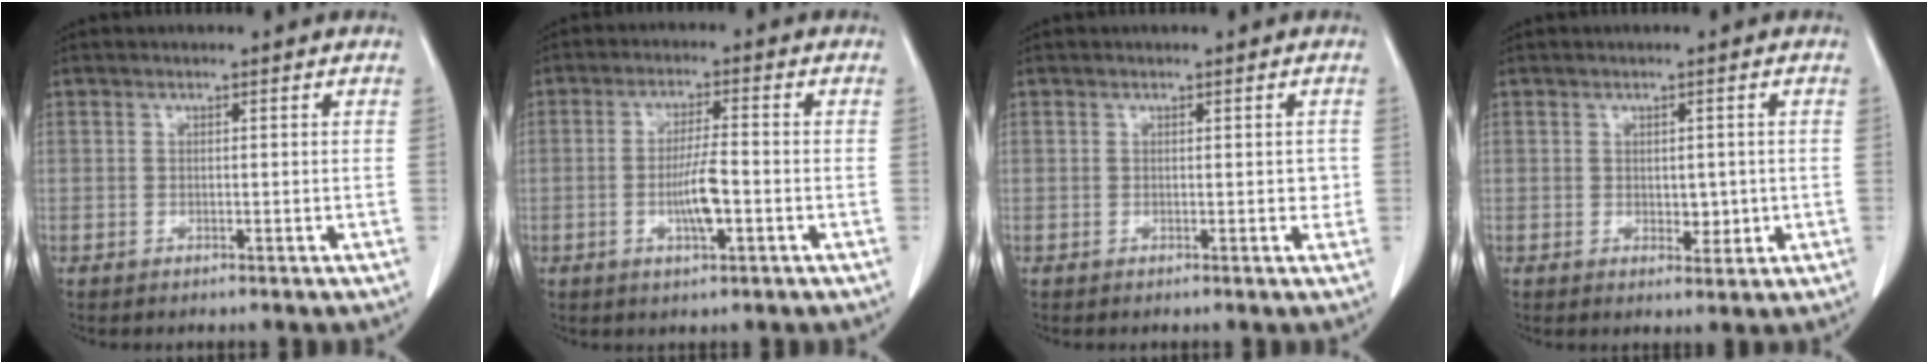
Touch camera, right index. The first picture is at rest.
{"total": 5.6, "force": [-1.5, 0.8, 5.4], "torque": [-0.104, -0.002, -0.025]}
{"total": 1.4, "force": [0.1, 0.9, 1.1], "torque": [-0.010, 0.002, 0.002]}
{"total": 2.8, "force": [-0.2, 1.8, 2.2], "torque": [-0.025, -0.002, 0.005]}